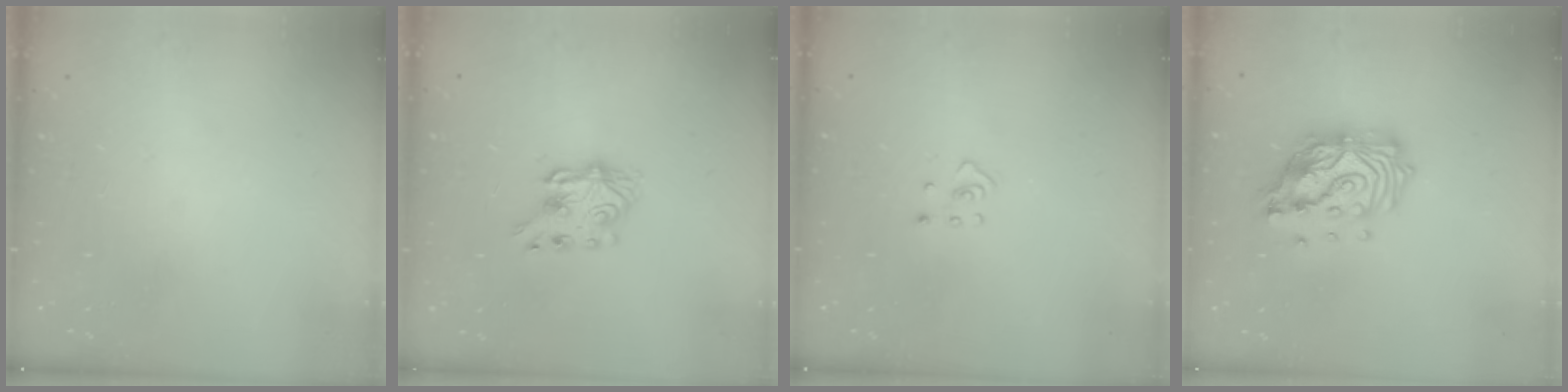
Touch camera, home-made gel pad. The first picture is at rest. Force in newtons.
{"total": 6.9, "press": 6.9, "slide": 0.3}
{"total": 2.4, "press": 2.3, "slide": 0.4}
{"total": 15.2, "press": 15.1, "slide": 2.0}